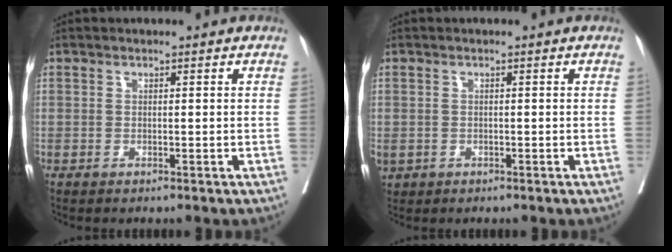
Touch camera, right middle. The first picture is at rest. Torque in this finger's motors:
{"motor_torque": [0.82, -0.85, 0.86, 0.21]}